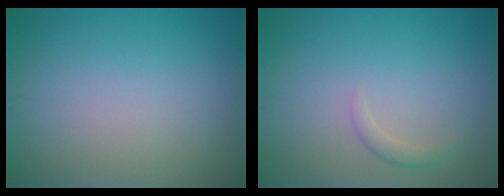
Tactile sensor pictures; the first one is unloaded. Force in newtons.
{"total": 1.0, "press": 1.0, "slide": 0.1}